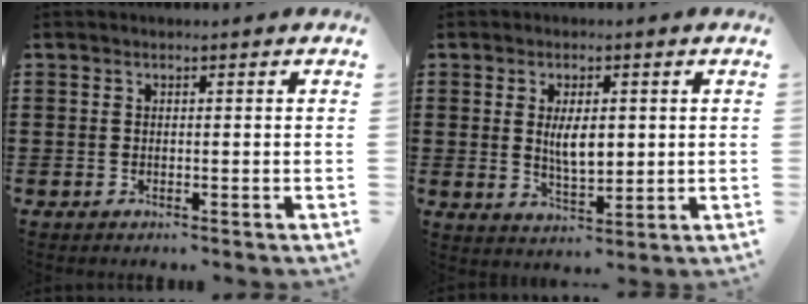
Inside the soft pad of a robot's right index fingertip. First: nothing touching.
{"total": 5.1, "force": [0.7, 2.1, 4.6], "torque": [-0.084, 0.002, 0.011]}